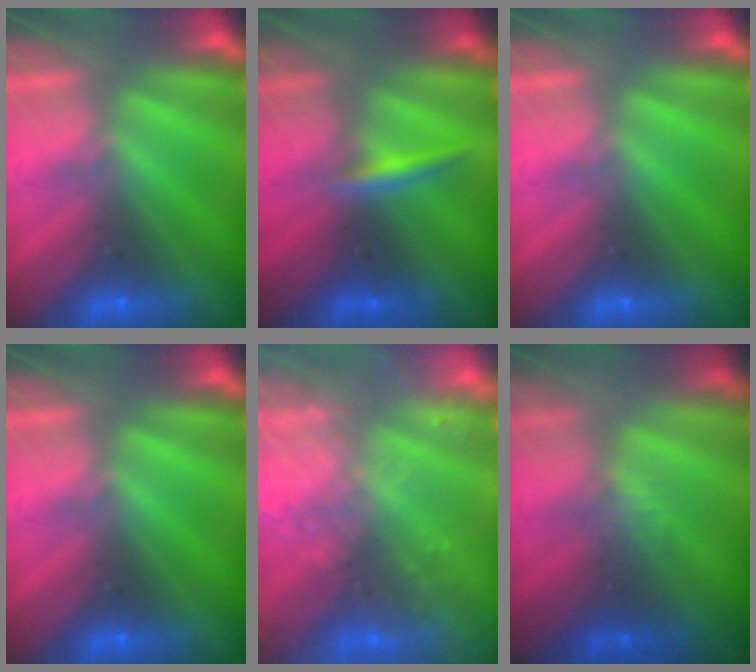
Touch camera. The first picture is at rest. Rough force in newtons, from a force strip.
{"total": 2.3}
{"total": 0.0}
{"total": 0.0}
{"total": 8.1}
{"total": 2.3}